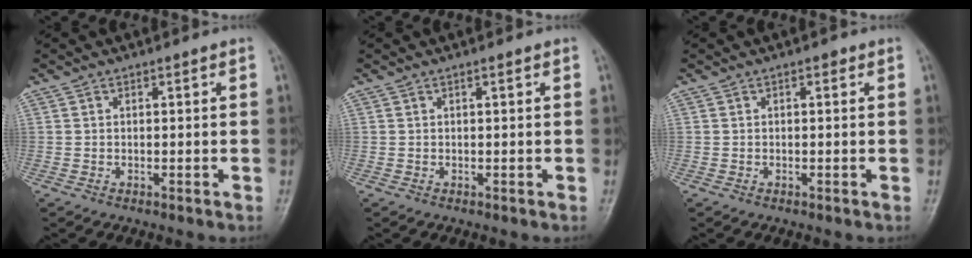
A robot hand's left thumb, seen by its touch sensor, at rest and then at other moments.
{"total": 0.0}
{"total": 0.6, "force": [0.2, 0.4, 0.4], "torque": [-0.001, 0.001, 0.000]}